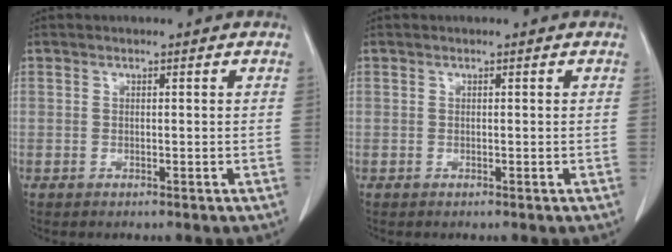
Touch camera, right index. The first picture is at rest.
{"total": 0.0}